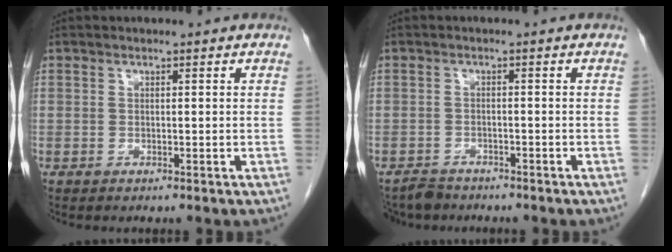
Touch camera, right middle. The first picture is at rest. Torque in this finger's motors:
{"motor_torque": [0.02, 0.08, -0.03, -0.01]}